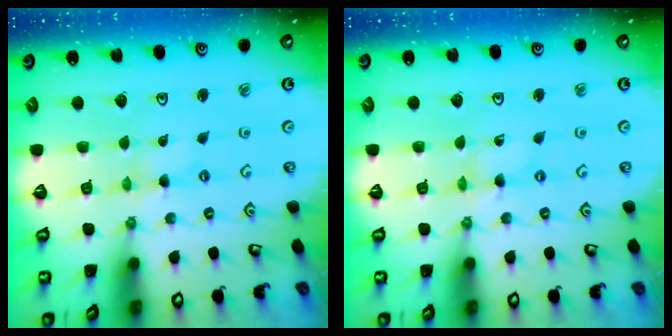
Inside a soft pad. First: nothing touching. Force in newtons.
{"total": 0.5, "press": 0.5, "slide": 0.1}